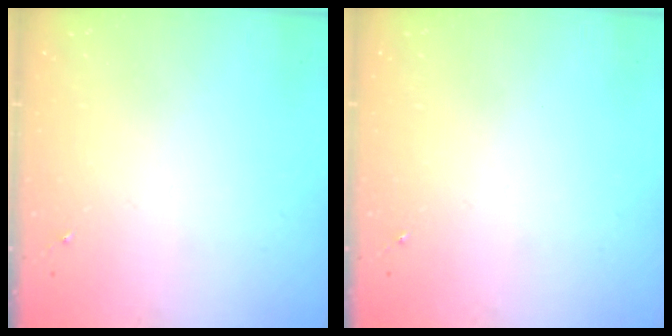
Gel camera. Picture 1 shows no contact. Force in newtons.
{"total": 0.0}